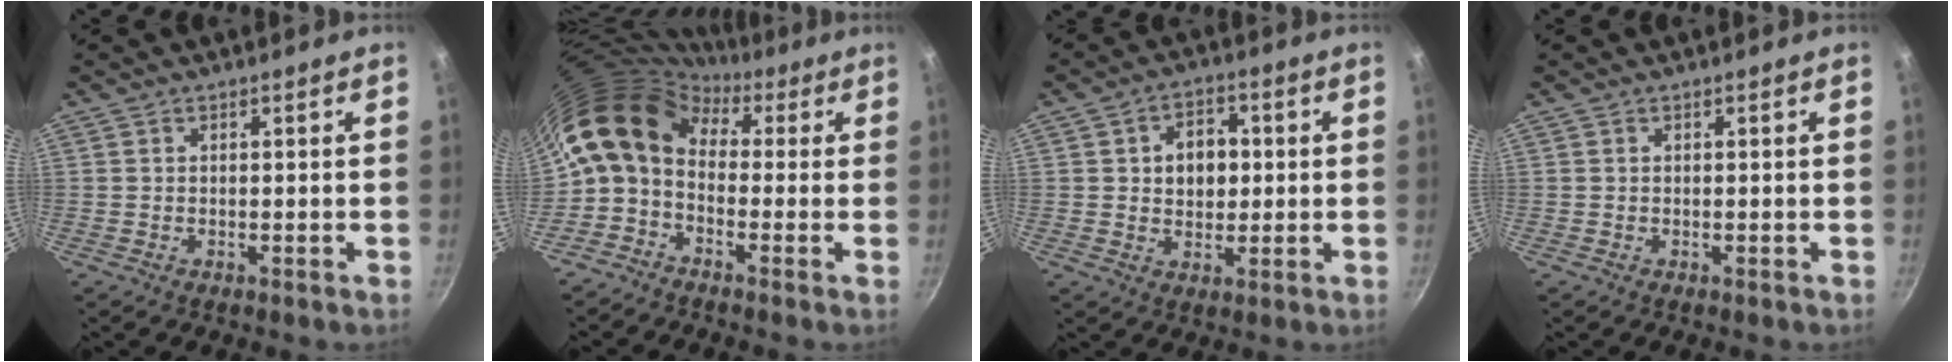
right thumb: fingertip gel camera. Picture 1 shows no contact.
{"total": 11.9, "force": [1.8, 8.4, 8.3], "torque": [-0.148, 0.026, 0.004]}
{"total": 7.4, "force": [1.0, 5.5, 4.8], "torque": [-0.047, 0.004, 0.014]}
{"total": 0.0}